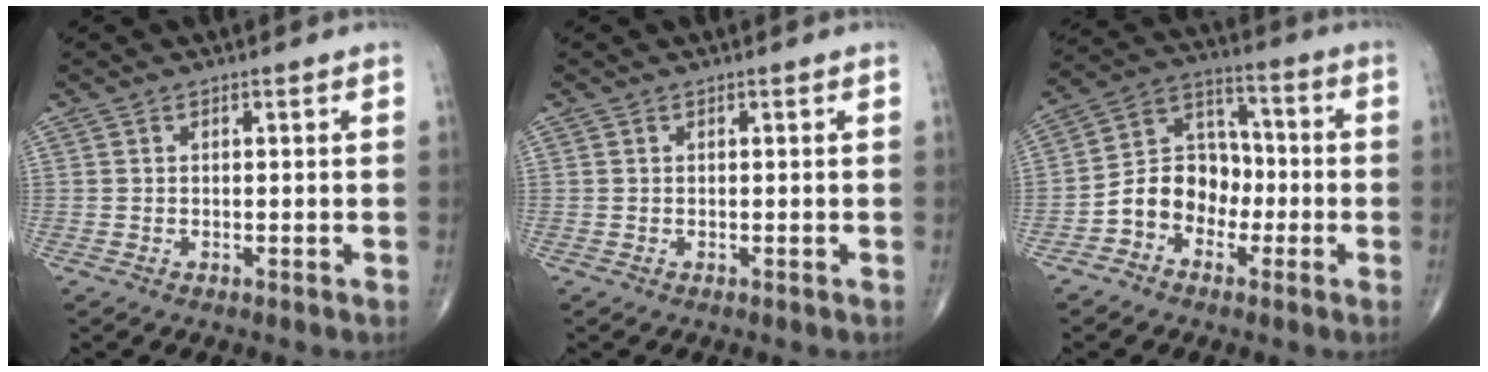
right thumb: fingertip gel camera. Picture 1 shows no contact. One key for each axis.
{"total": 0.0}
{"total": 10.7, "fx": -3.4, "fy": 8.5, "fz": 5.5, "tx": -0.060, "ty": 0.050, "tz": -0.072}